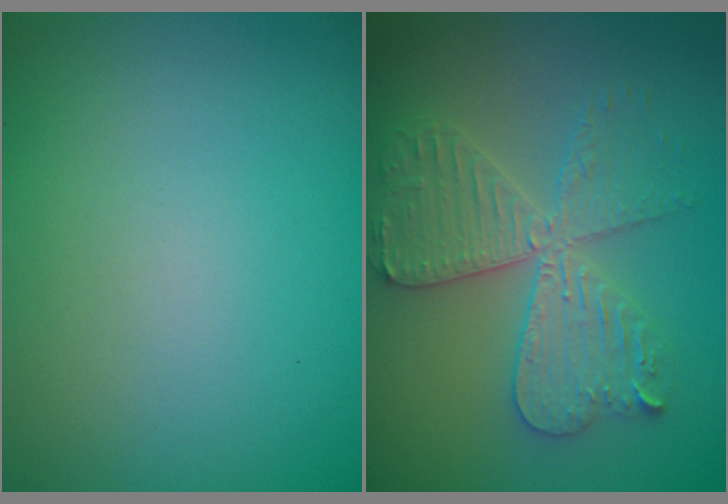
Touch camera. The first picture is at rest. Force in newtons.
{"total": 4.8, "press": 4.7, "slide": 0.7}